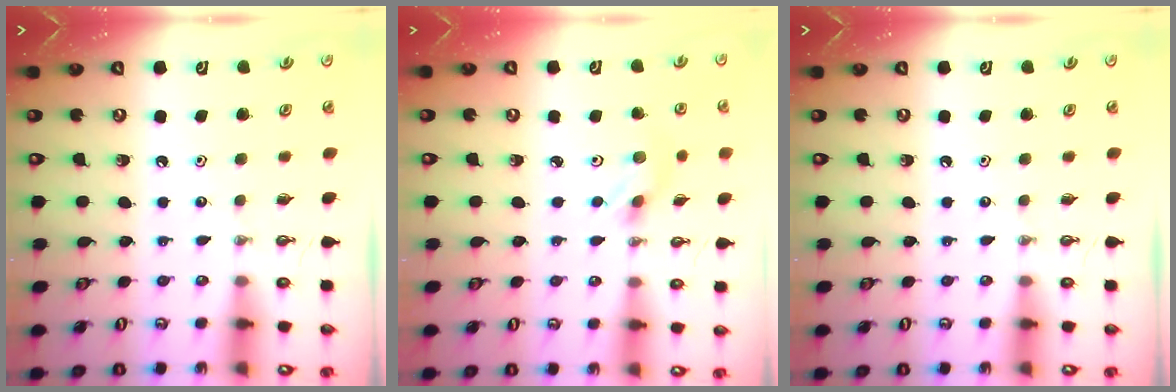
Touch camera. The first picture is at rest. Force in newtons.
{"total": 2.0, "press": 1.9, "slide": 0.4}
{"total": 0.0}